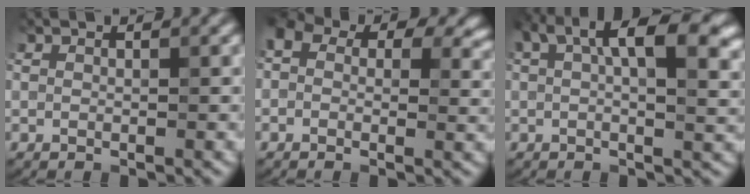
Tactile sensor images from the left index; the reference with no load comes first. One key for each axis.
{"total": 8.6, "fx": 2.9, "fy": 5.8, "fz": 5.6, "tx": -0.082, "ty": 0.027, "tz": 0.035}
{"total": 8.0, "fx": 2.4, "fy": 3.0, "fz": 7.0, "tx": -0.101, "ty": 0.015, "tz": 0.042}